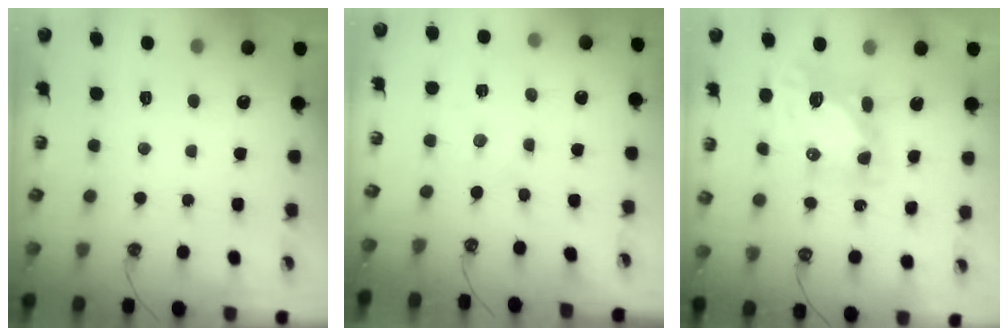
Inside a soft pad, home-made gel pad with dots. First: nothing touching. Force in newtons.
{"total": 0.0}
{"total": 8.3, "press": 8.2, "slide": 1.2}